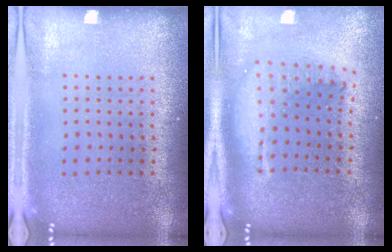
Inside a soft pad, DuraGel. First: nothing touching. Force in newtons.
{"total": 2.1, "press": 1.7, "slide": 1.3}